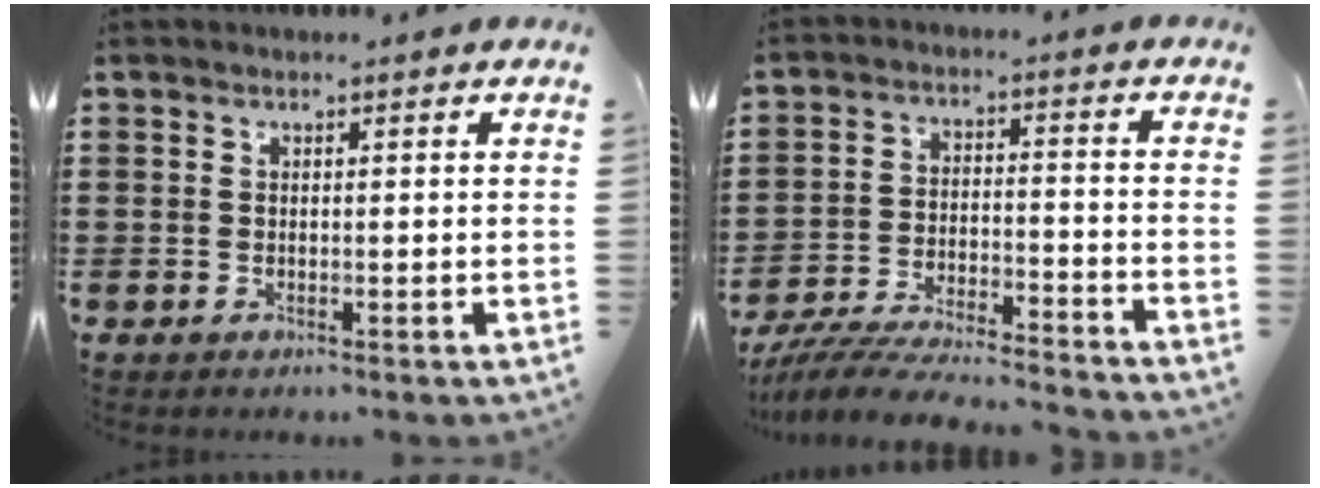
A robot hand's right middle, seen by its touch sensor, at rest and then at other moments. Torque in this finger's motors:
{"motor_torque": [1.35, -0.79, 0.25, 0.21]}